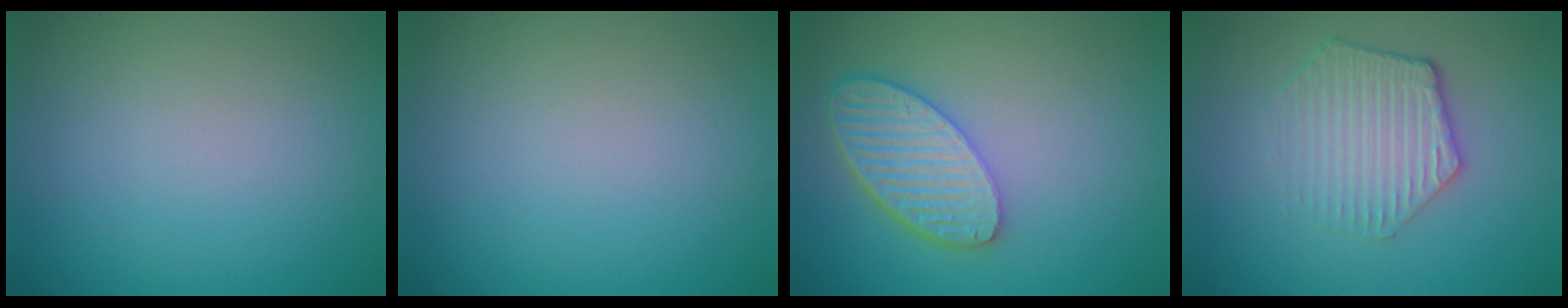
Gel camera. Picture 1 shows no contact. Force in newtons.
{"total": 0.0}
{"total": 5.6, "press": 4.6, "slide": 3.1}
{"total": 3.5, "press": 3.0, "slide": 1.7}